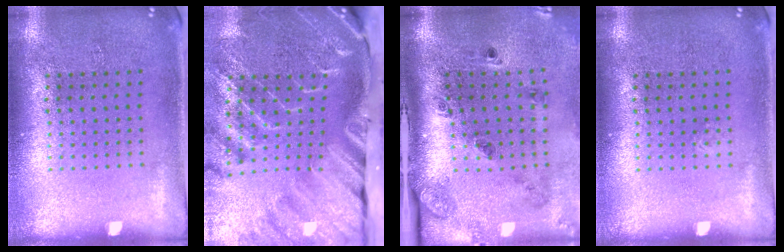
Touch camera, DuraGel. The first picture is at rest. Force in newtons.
{"total": 4.6, "press": 3.4, "slide": 3.1}
{"total": 2.0, "press": 1.6, "slide": 1.3}
{"total": 0.0}